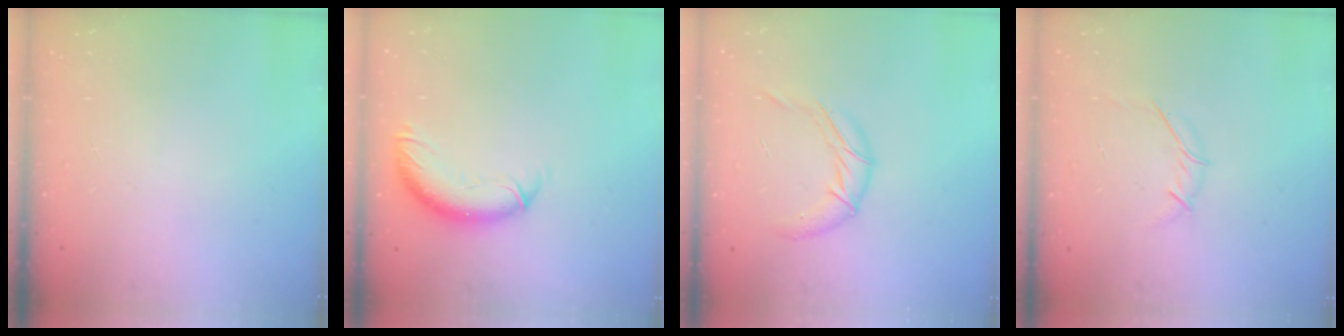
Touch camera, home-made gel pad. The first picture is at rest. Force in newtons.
{"total": 10.3, "press": 10.2, "slide": 1.4}
{"total": 9.5, "press": 9.4, "slide": 1.1}
{"total": 3.8, "press": 3.7, "slide": 1.0}